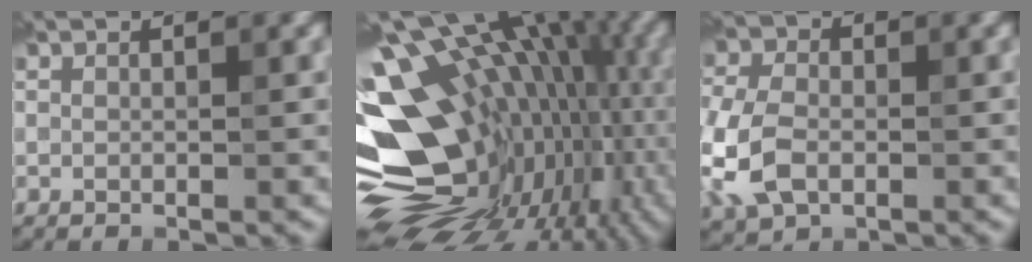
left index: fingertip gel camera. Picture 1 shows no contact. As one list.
[{"total": 18.5, "force": [1.0, 11.8, 14.2], "torque": [-0.209, -0.006, 0.042]}, {"total": 6.8, "force": [-1.7, 4.7, 4.6], "torque": [-0.125, -0.007, -0.043]}]